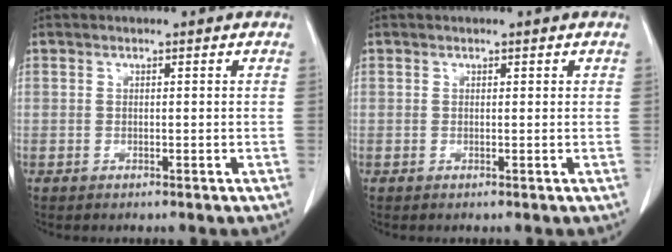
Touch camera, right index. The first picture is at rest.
{"total": 0.0}